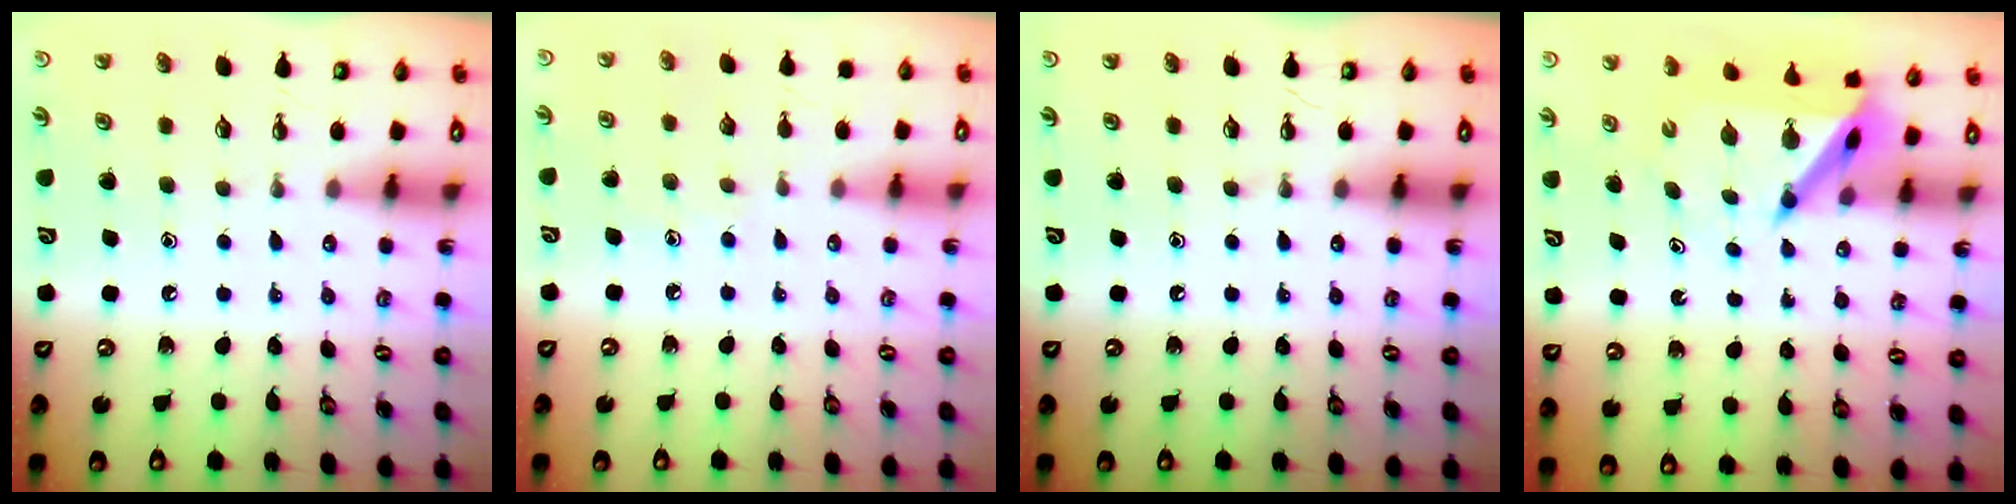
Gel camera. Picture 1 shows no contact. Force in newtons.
{"total": 4.8, "press": 4.8, "slide": 0.6}
{"total": 0.0}
{"total": 7.1, "press": 7.1, "slide": 0.7}